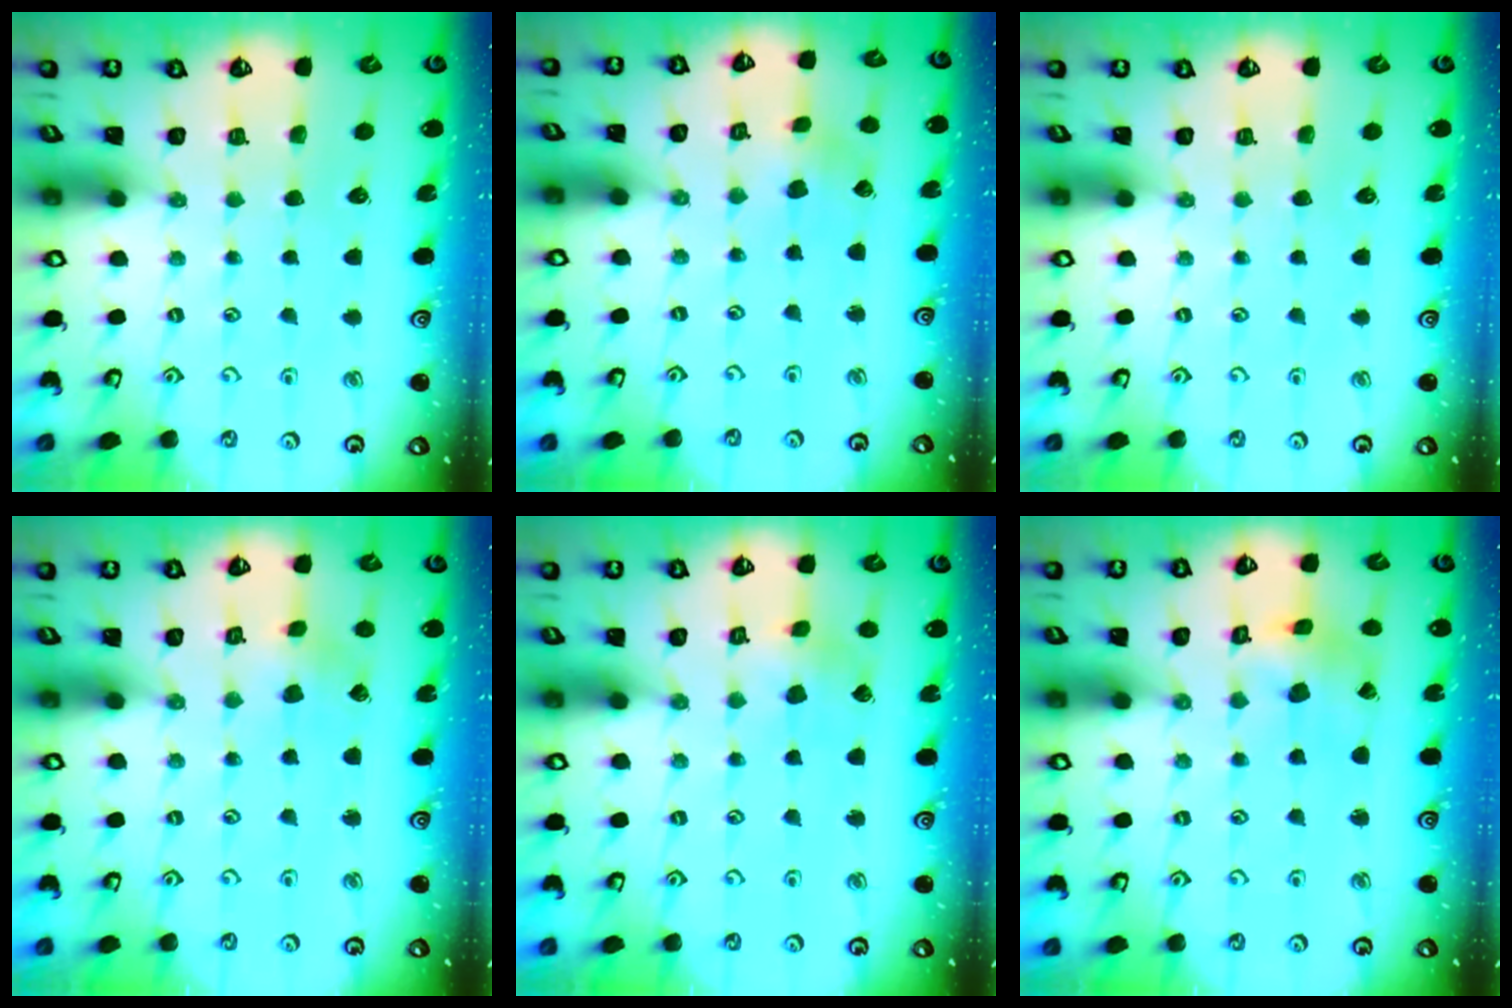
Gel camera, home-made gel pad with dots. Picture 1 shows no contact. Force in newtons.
{"total": 2.3, "press": 2.3, "slide": 0.4}
{"total": 0.0}
{"total": 1.5, "press": 1.5, "slide": 0.2}
{"total": 3.1, "press": 3.1, "slide": 0.4}
{"total": 5.2, "press": 5.1, "slide": 0.6}